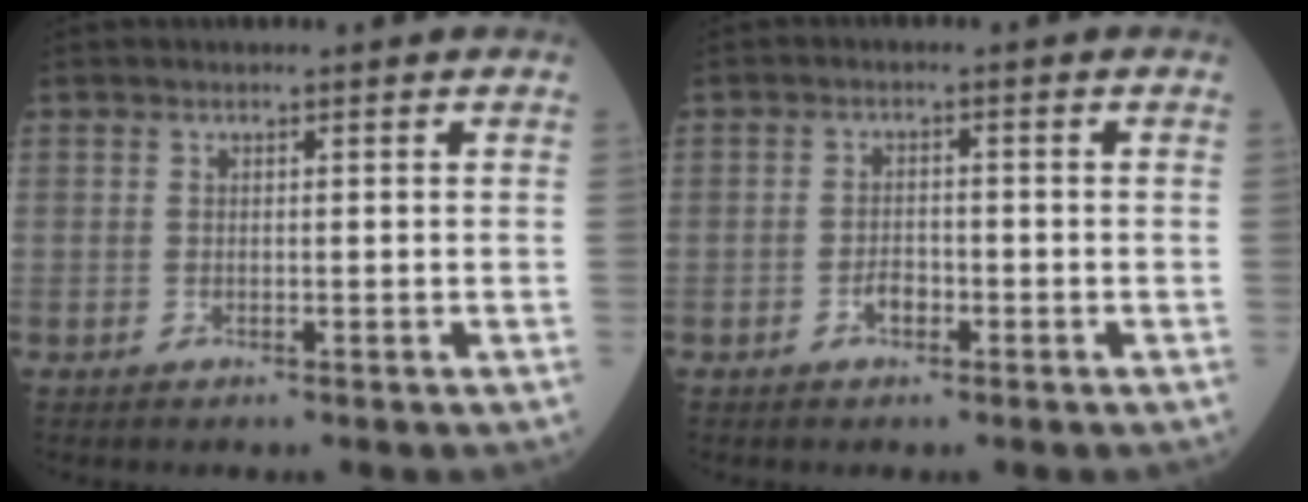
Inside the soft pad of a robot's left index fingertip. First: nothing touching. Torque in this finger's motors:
{"motor_torque": [-0.03, 0.01, 0.02, 0.01]}